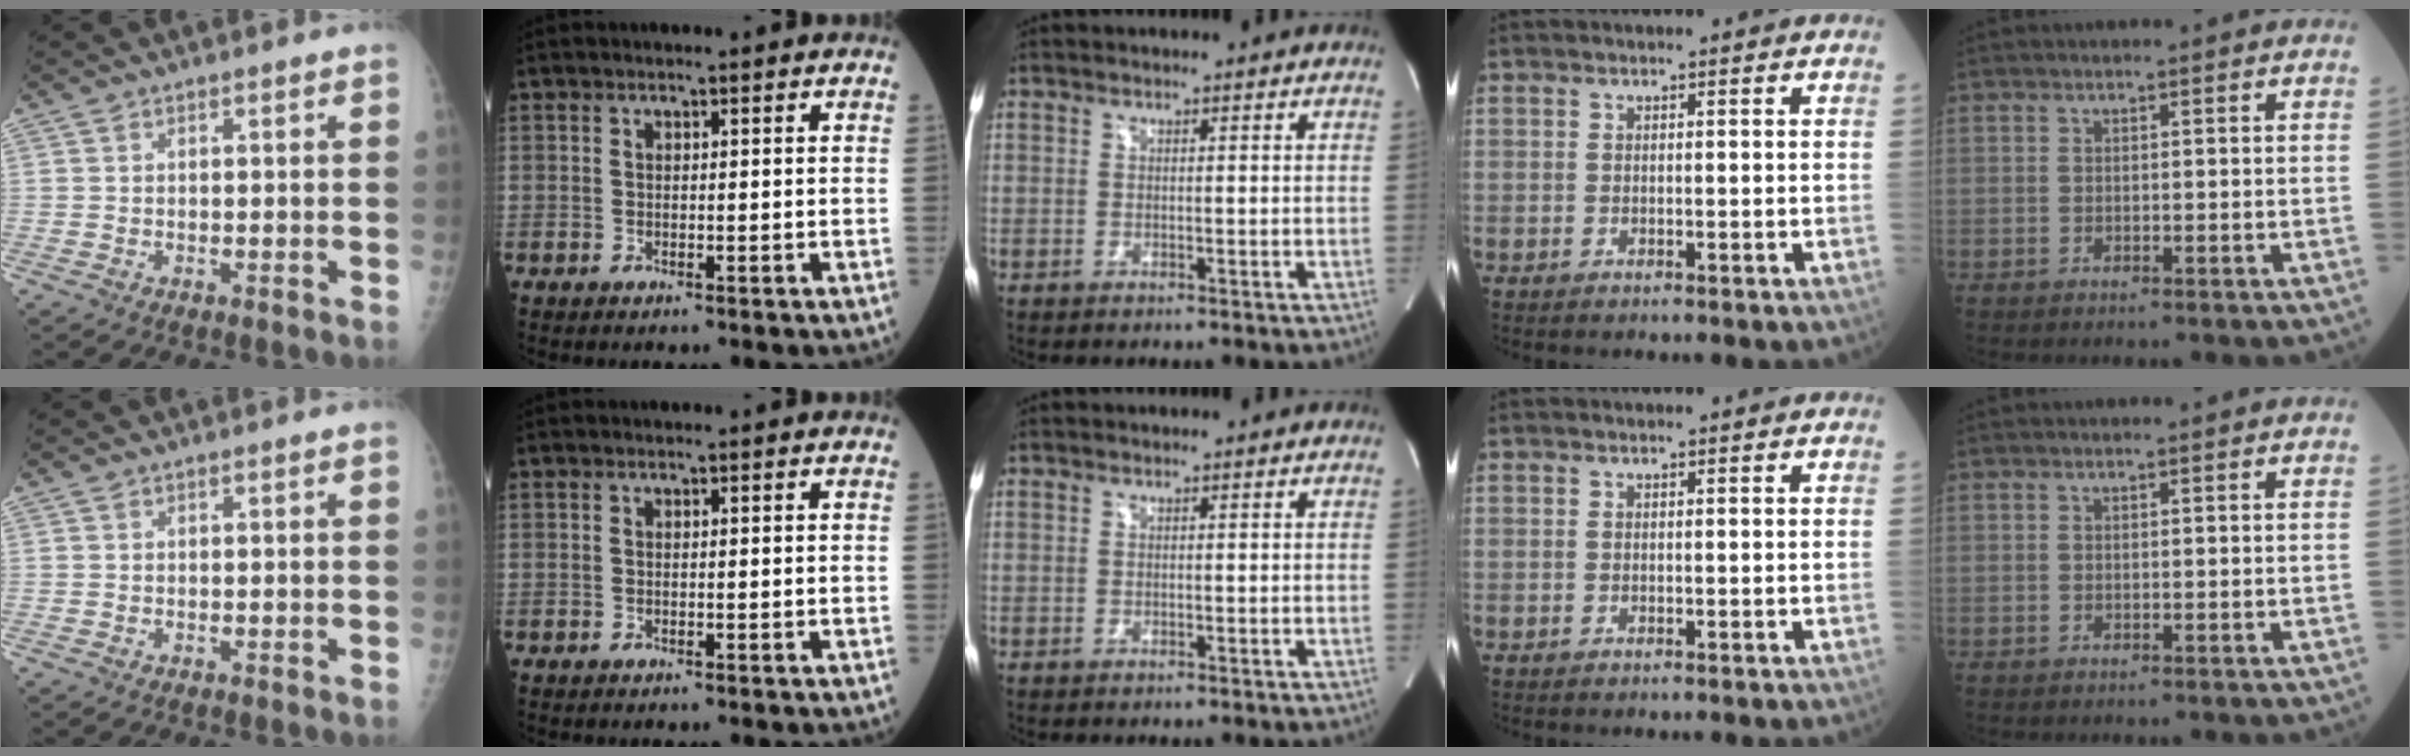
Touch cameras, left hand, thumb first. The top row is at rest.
{}